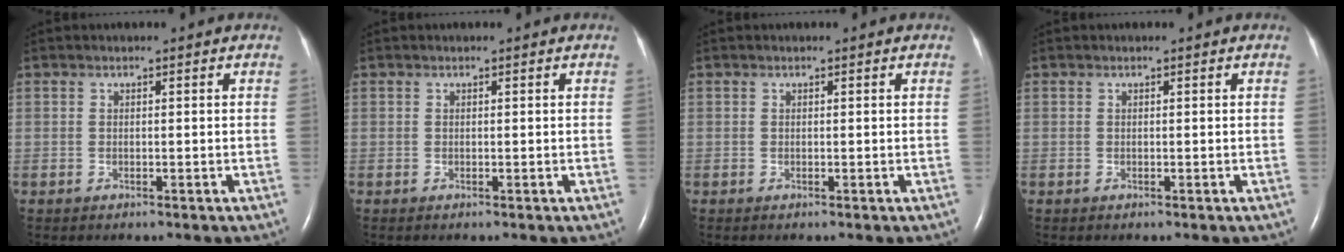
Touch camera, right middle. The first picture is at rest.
{"total": 0.0}
{"total": 0.0}
{"total": 0.0}